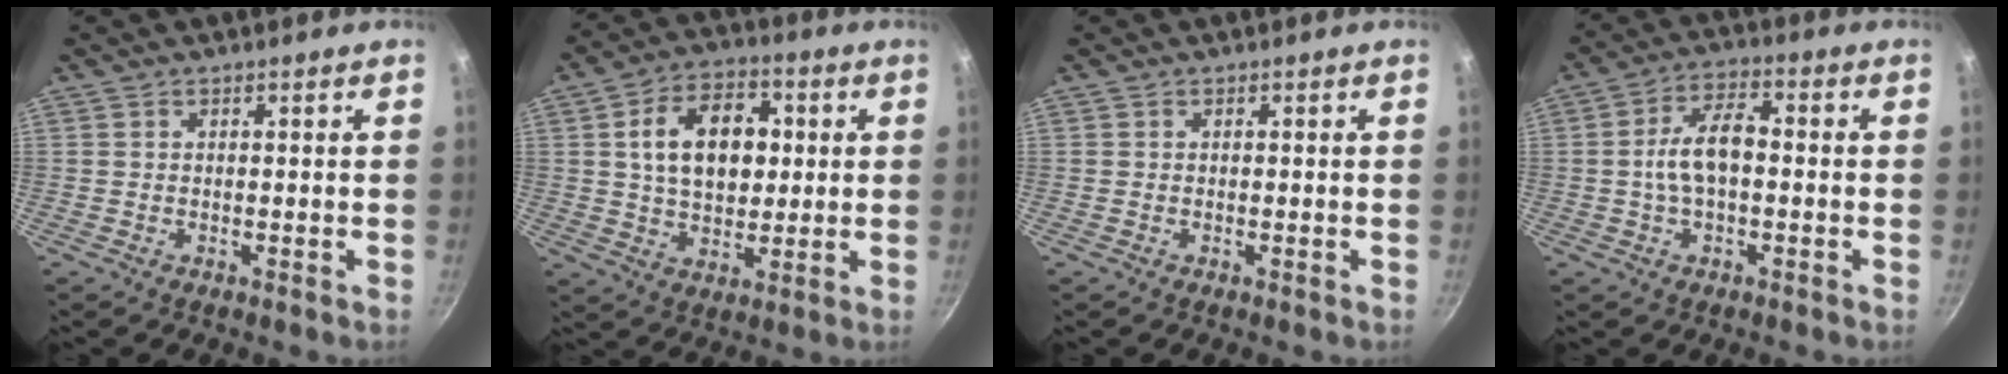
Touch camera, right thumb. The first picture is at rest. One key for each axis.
{"total": 14.3, "fx": 2.5, "fy": 9.6, "fz": 10.3, "tx": -0.136, "ty": 0.008, "tz": 0.036}
{"total": 0.0}
{"total": 8.4, "fx": -0.5, "fy": 4.3, "fz": 7.2, "tx": -0.124, "ty": 0.030, "tz": -0.015}